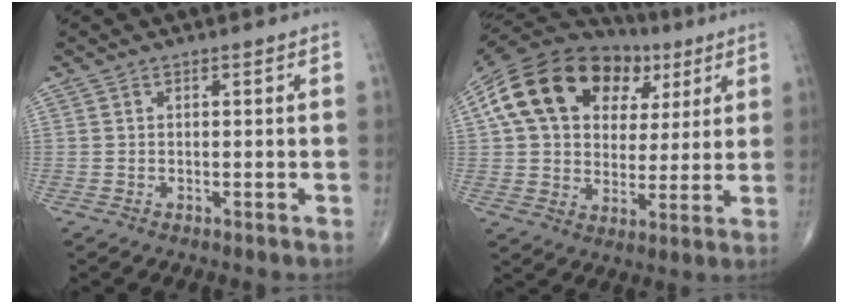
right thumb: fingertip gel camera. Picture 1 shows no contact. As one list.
[{"total": 23.4, "force": [8.3, 16.5, 14.4], "torque": [-0.246, 0.026, 0.141]}]